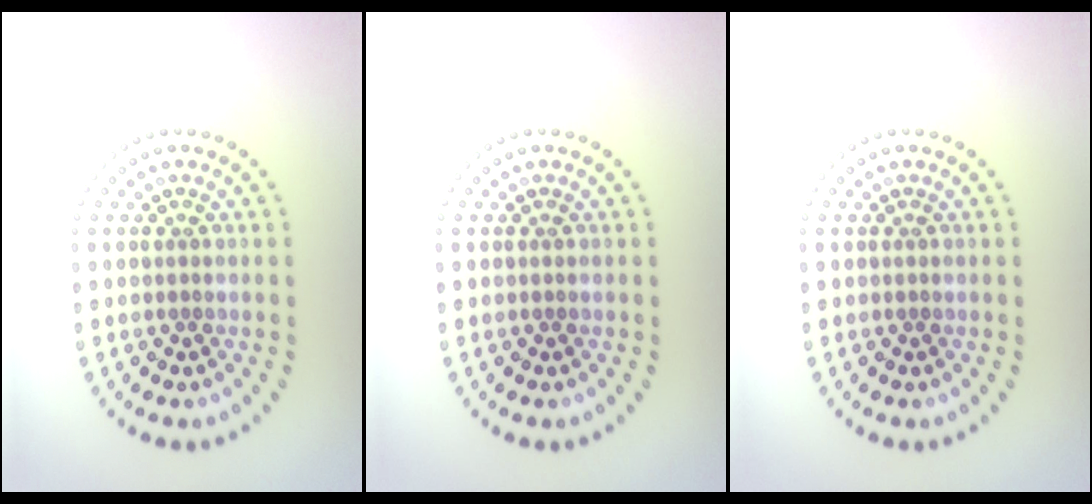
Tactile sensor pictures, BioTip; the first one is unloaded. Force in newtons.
{"total": 0.0}
{"total": 0.0}